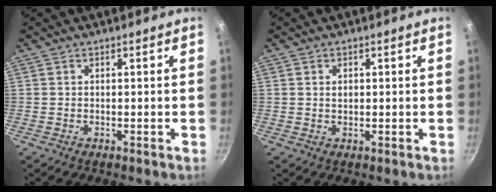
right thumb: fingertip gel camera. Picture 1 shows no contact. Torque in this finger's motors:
{"motor_torque": [-0.51, 0.43, 0.10, -0.02, 0.04]}